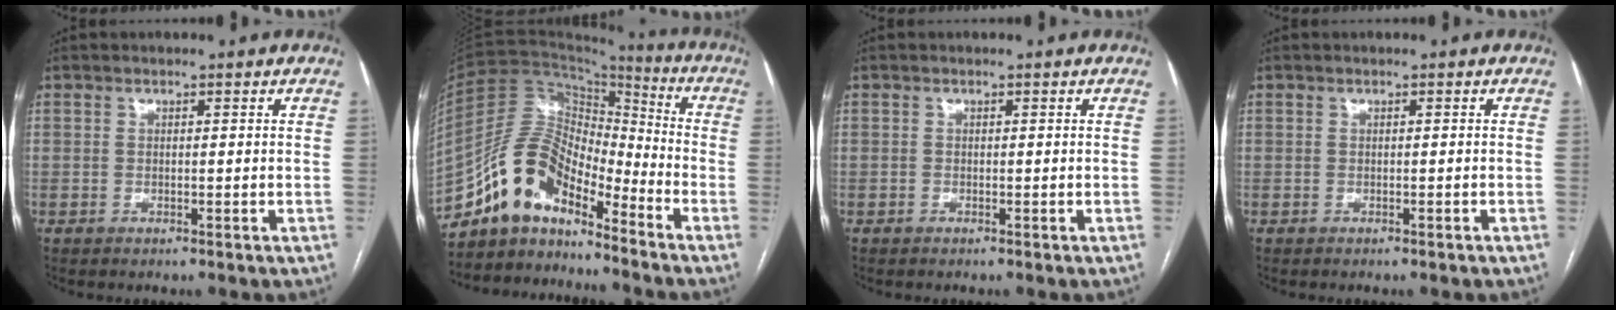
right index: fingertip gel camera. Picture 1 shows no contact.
{"total": 13.4, "force": [-10.7, 4.9, 6.5], "torque": [-0.120, 0.042, -0.199]}
{"total": 0.0}
{"total": 0.6, "force": [-0.5, 0.1, 0.3], "torque": [-0.012, -0.001, -0.005]}